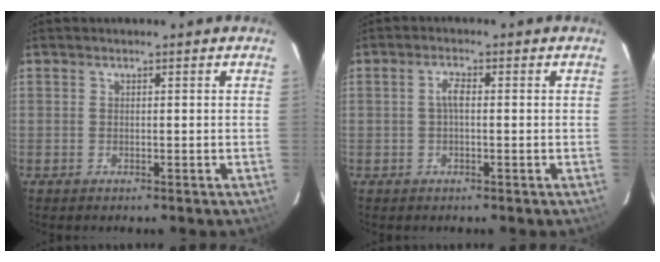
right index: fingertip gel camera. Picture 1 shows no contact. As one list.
[{"total": 2.1, "force": [-0.1, 0.7, 2.0], "torque": [-0.041, 0.007, -0.002]}]